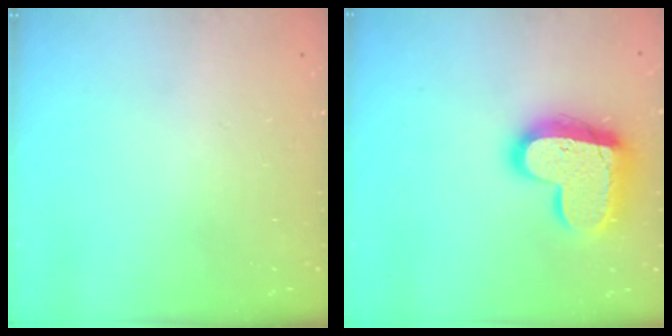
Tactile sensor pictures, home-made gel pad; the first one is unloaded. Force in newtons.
{"total": 18.3, "press": 18.2, "slide": 1.2}